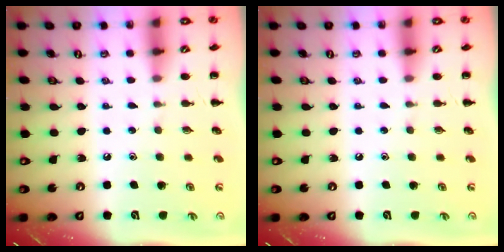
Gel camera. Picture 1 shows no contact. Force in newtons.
{"total": 0.0}